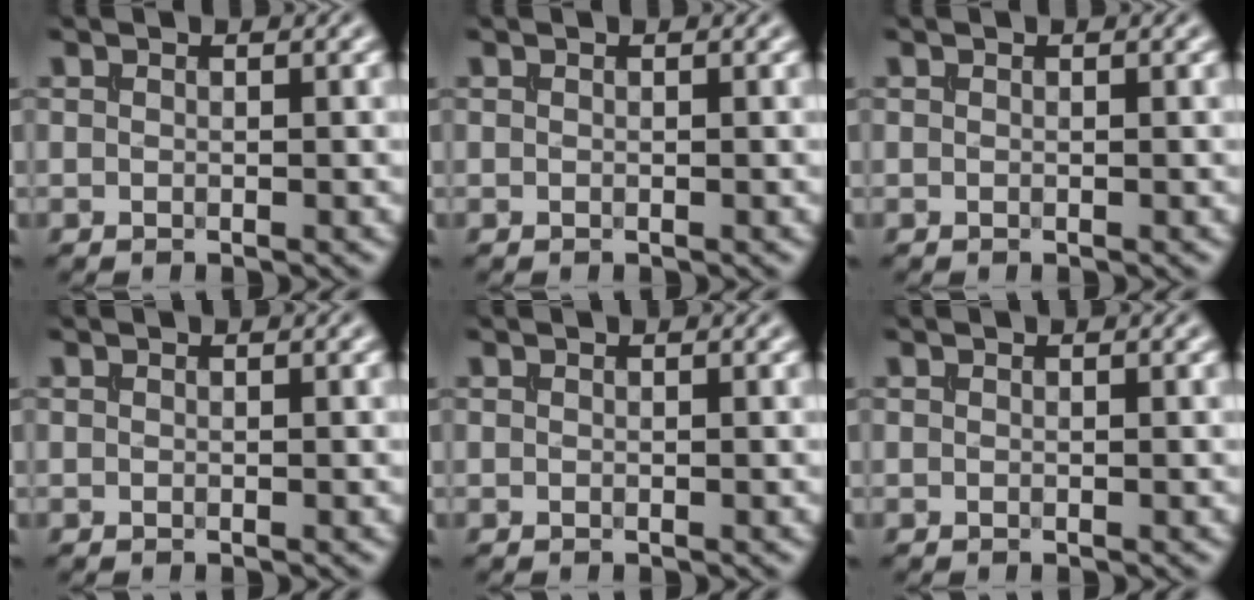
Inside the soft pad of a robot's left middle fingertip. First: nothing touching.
{"total": 0.0}
{"total": 0.0}
{"total": 0.0}
{"total": 0.0}
{"total": 0.0}